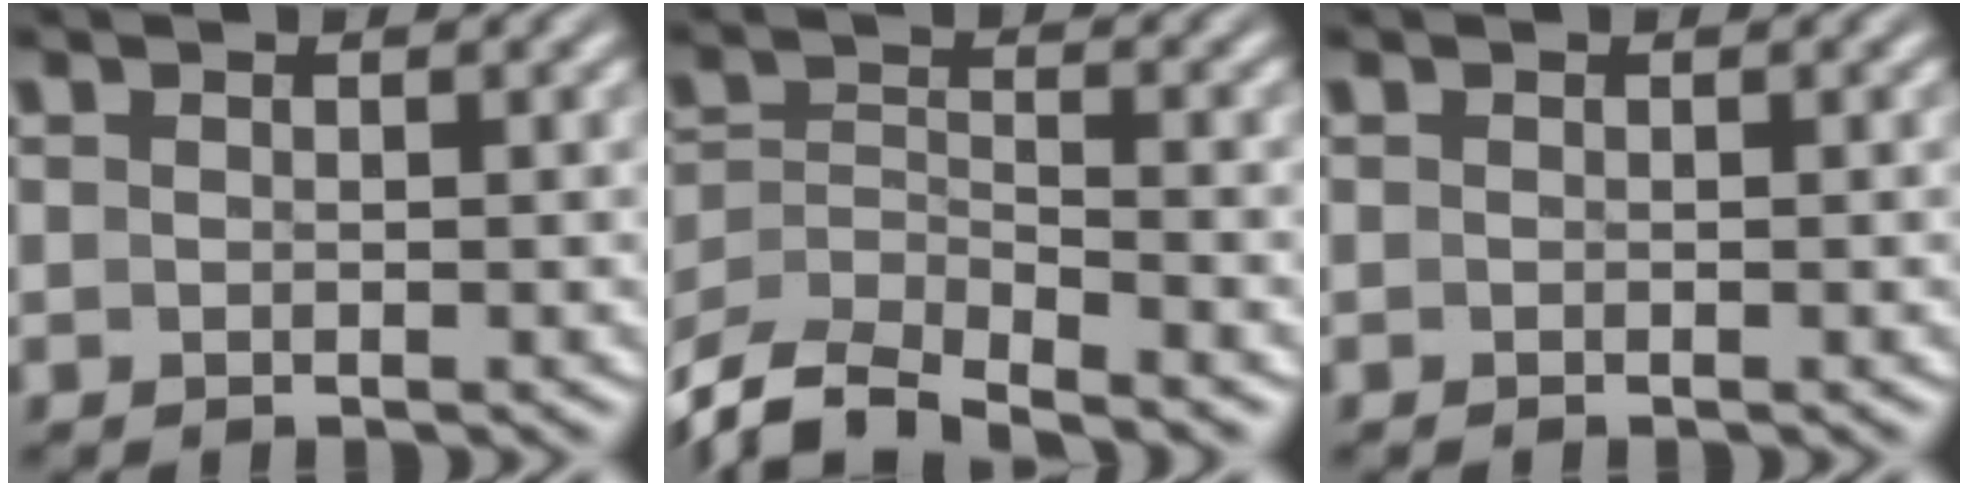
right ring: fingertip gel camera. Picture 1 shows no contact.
{"total": 8.1, "force": [-5.6, 4.6, 3.6], "torque": [-0.093, -0.043, -0.080]}
{"total": 0.0}